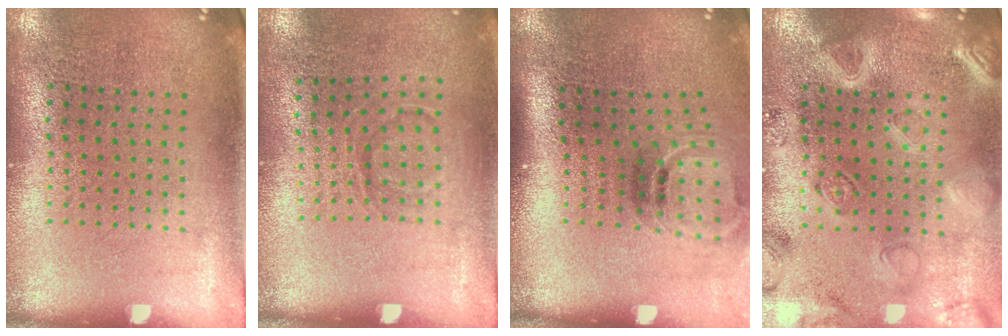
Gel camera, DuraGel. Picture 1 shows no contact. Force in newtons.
{"total": 1.0, "press": 0.7, "slide": 0.7}
{"total": 1.9, "press": 1.1, "slide": 1.5}
{"total": 3.0, "press": 2.9, "slide": 0.8}